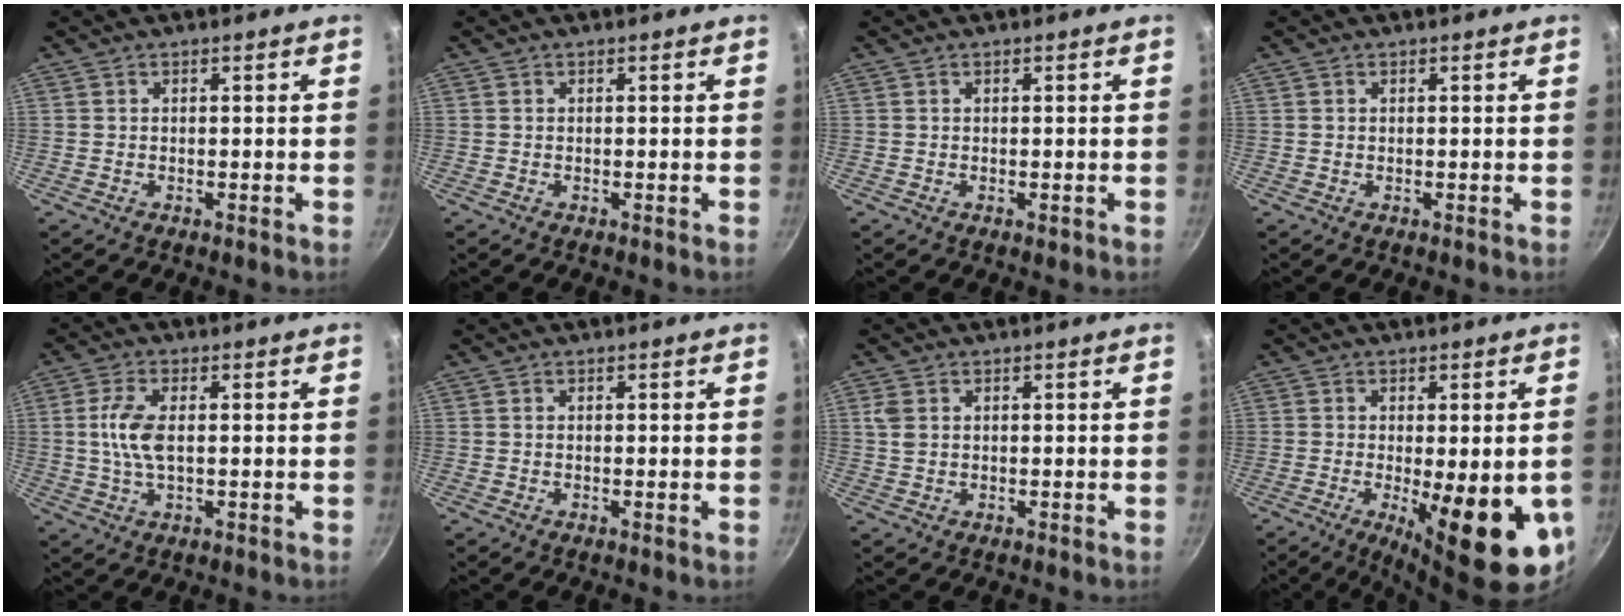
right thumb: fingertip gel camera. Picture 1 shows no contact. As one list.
[{"total": 0.0}, {"total": 0.7, "force": [0.0, 0.4, 0.6], "torque": [-0.006, 0.000, 0.001]}, {"total": 0.0}, {"total": 6.8, "force": [0.5, 3.1, 6.0], "torque": [-0.130, 0.004, 0.007]}, {"total": 0.0}, {"total": 2.7, "force": [0.8, 1.9, 1.7], "torque": [-0.034, 0.003, 0.016]}, {"total": 17.5, "force": [-4.4, 5.3, 16.1], "torque": [-0.196, -0.014, -0.046]}]